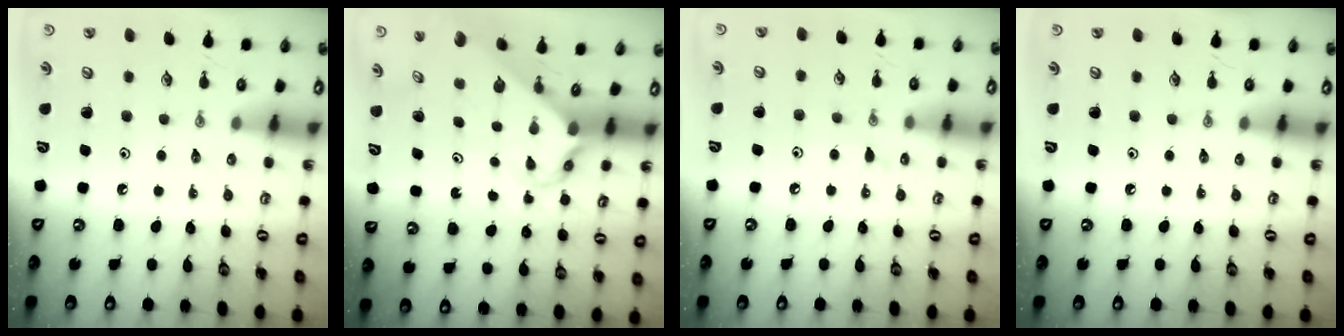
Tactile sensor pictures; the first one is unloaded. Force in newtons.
{"total": 2.7, "press": 2.7, "slide": 0.2}
{"total": 5.6, "press": 5.6, "slide": 0.7}
{"total": 0.0}